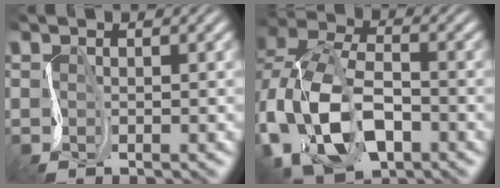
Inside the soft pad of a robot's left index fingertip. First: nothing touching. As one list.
[{"total": 9.7, "force": [-3.6, 6.3, 6.5], "torque": [-0.159, -0.010, -0.075]}]